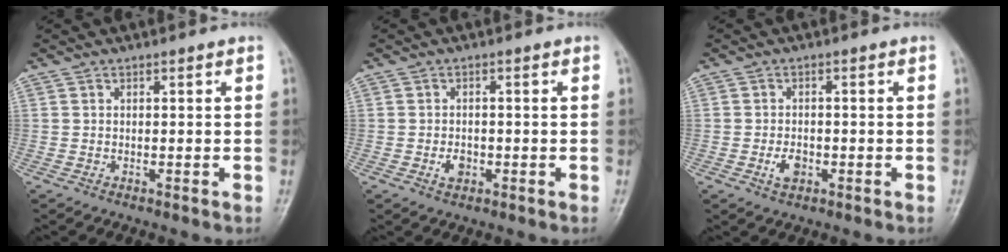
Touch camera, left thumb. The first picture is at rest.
{"total": 2.4, "force": [-0.8, 1.8, 1.5], "torque": [-0.019, 0.002, -0.012]}
{"total": 3.0, "force": [-1.1, 2.0, 2.0], "torque": [-0.033, 0.002, -0.019]}